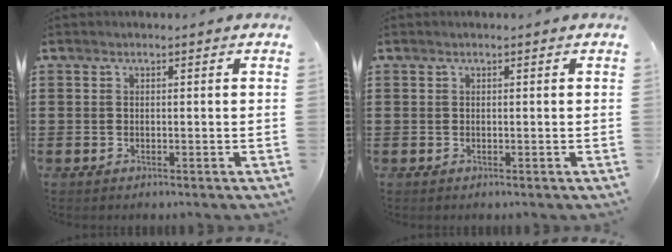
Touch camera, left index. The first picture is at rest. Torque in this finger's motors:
{"motor_torque": [0.03, -0.04, -0.04, -0.01]}